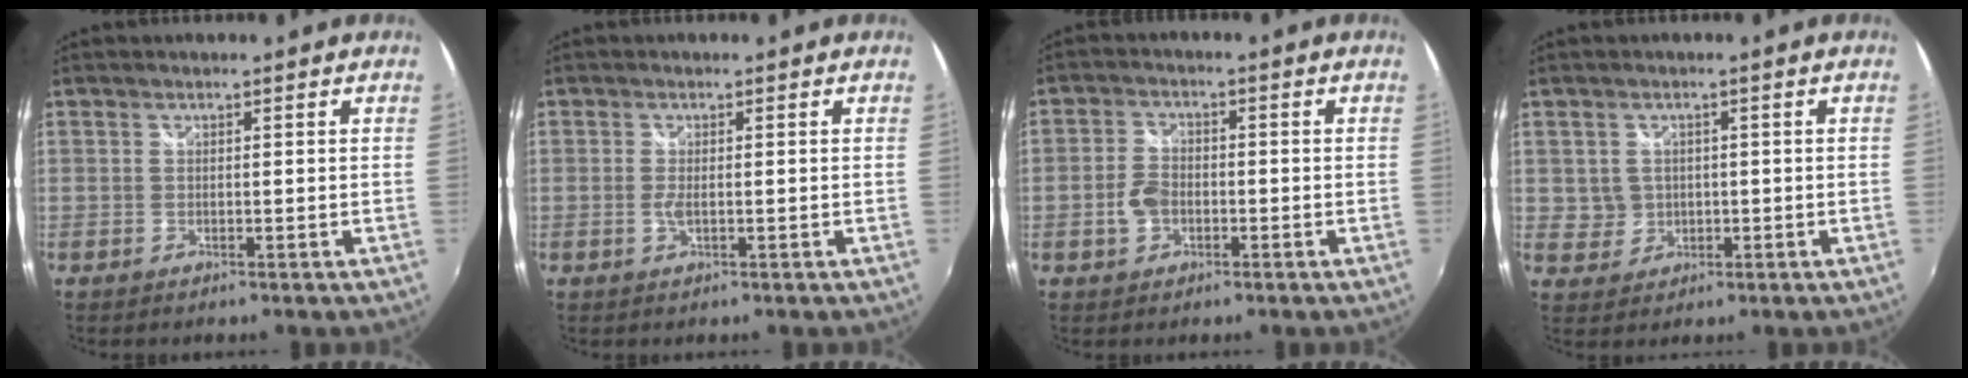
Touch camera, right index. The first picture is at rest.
{"total": 1.5, "force": [-0.3, 0.4, 1.5], "torque": [-0.030, -0.002, -0.005]}
{"total": 4.4, "force": [-1.5, 3.2, 2.7], "torque": [-0.061, 0.007, -0.026]}
{"total": 3.6, "force": [0.4, 3.5, 0.6], "torque": [-0.009, 0.008, 0.013]}